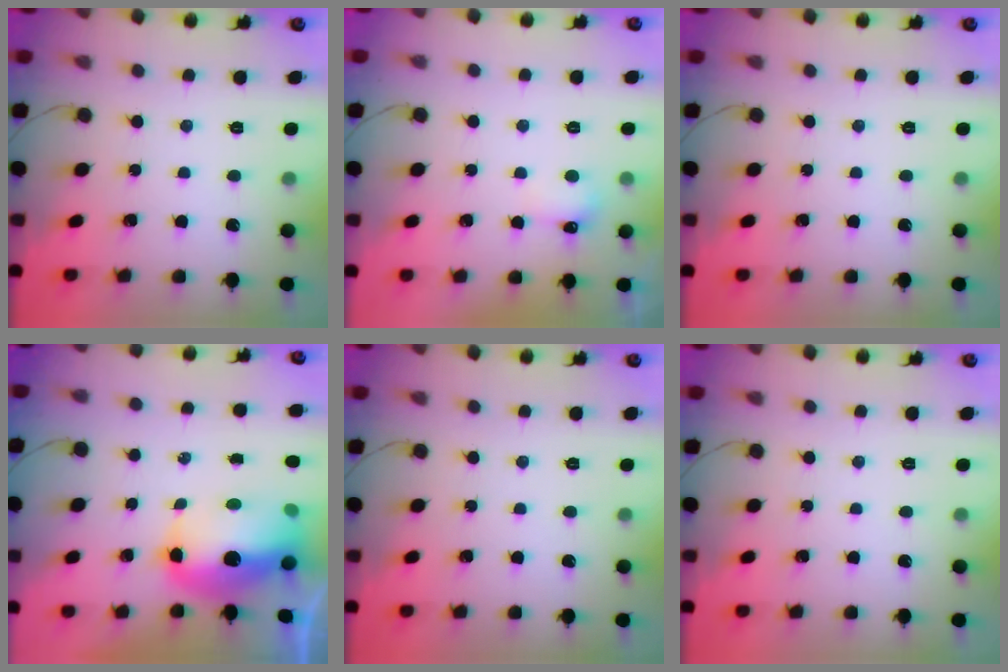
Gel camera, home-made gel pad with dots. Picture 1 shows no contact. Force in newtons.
{"total": 4.3, "press": 4.1, "slide": 1.1}
{"total": 0.0}
{"total": 14.4, "press": 14.2, "slide": 2.6}
{"total": 0.0}
{"total": 0.0}